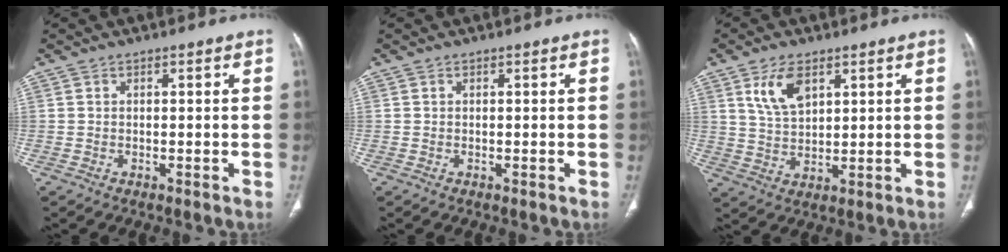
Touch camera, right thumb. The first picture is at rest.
{"total": 0.0}
{"total": 7.4, "force": [3.6, 3.9, 5.1], "torque": [-0.087, -0.017, 0.076]}